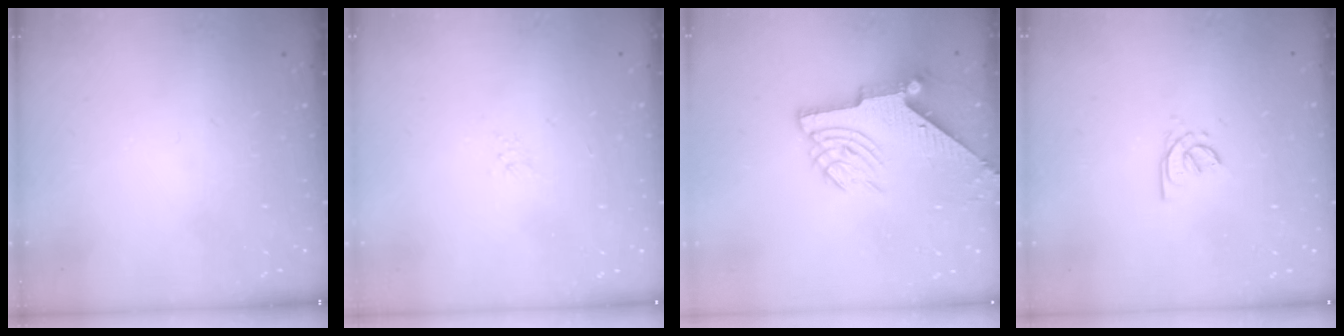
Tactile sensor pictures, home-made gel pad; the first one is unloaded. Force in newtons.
{"total": 1.7, "press": 1.6, "slide": 0.4}
{"total": 9.8, "press": 9.7, "slide": 0.7}
{"total": 2.4, "press": 2.4, "slide": 0.6}